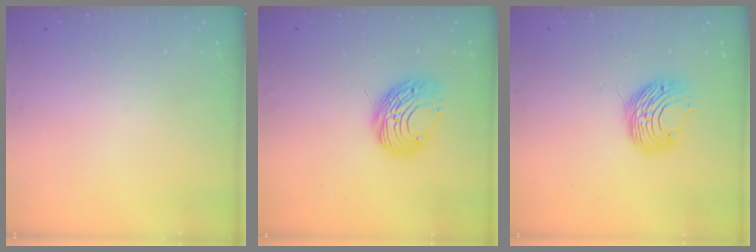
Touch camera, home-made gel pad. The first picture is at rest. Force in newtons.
{"total": 10.1, "press": 10.1, "slide": 0.8}
{"total": 10.1, "press": 10.1, "slide": 0.7}